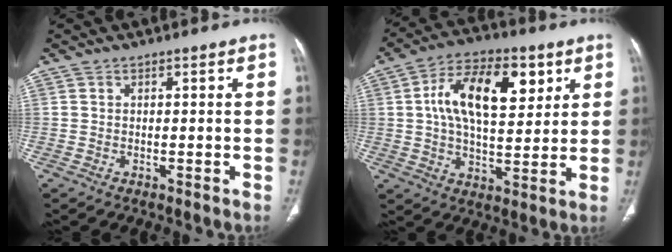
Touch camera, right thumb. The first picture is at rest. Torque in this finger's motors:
{"motor_torque": [0.89, 1.20, 0.44, -0.24, 0.14]}